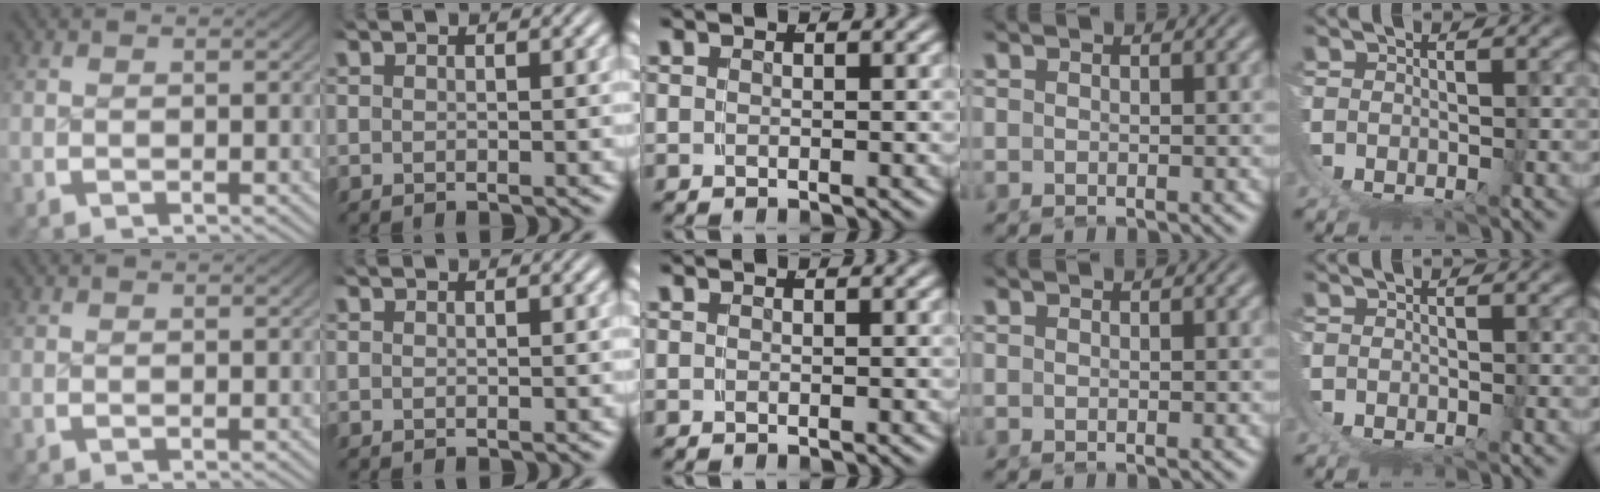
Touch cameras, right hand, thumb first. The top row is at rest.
{}